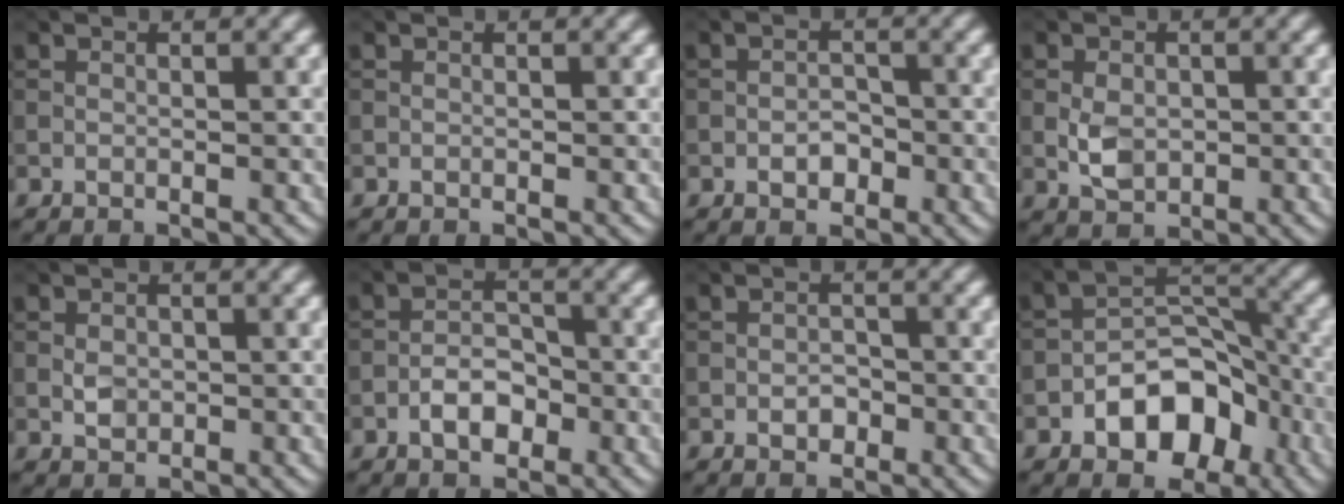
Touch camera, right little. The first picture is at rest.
{"total": 0.0}
{"total": 1.7, "force": [-0.7, 1.1, 1.1], "torque": [-0.018, 0.003, -0.016]}
{"total": 2.7, "force": [-0.3, 2.0, 1.9], "torque": [-0.036, -0.002, -0.007]}
{"total": 1.5, "force": [-0.2, 1.2, 0.9], "torque": [-0.017, 0.000, -0.005]}
{"total": 3.1, "force": [-1.5, 1.7, 2.1], "torque": [-0.030, 0.009, -0.030]}
{"total": 1.3, "force": [-0.5, 0.9, 0.9], "torque": [-0.014, 0.002, -0.013]}
{"total": 7.2, "force": [-3.3, 4.4, 4.6], "torque": [-0.055, 0.007, -0.060]}